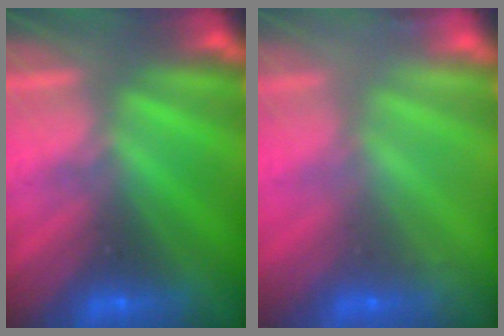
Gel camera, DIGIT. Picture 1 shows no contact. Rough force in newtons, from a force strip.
{"total": 2.3}